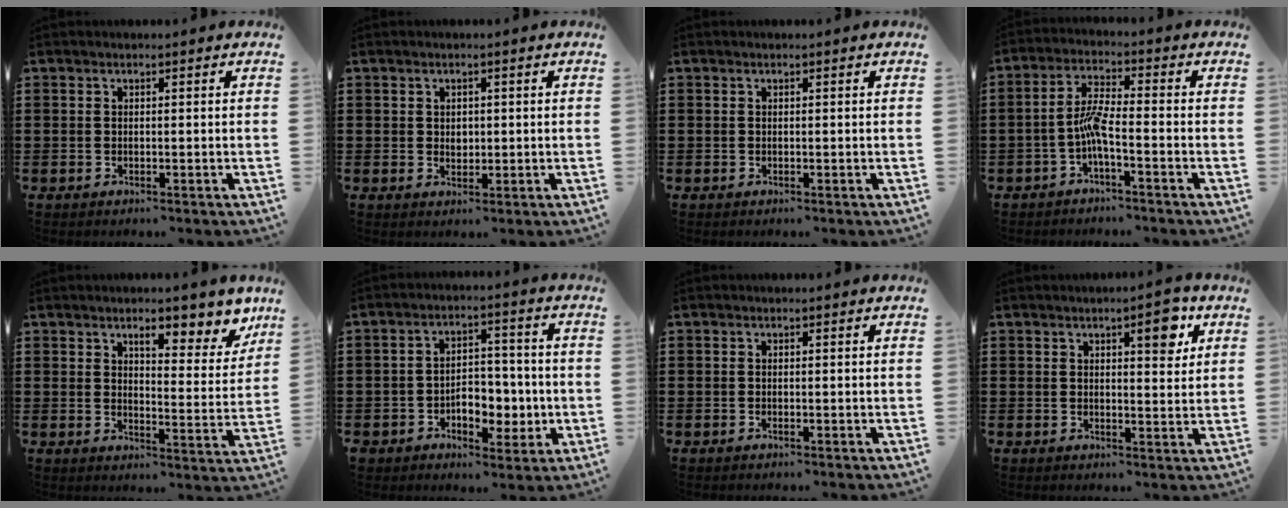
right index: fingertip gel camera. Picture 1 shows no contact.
{"total": 1.4, "force": [0.3, 1.0, 0.8], "torque": [-0.019, 0.005, 0.007]}
{"total": 0.0}
{"total": 4.9, "force": [-2.0, 0.7, 4.5], "torque": [-0.094, 0.002, -0.042]}
{"total": 6.8, "force": [4.9, 2.2, 4.2], "torque": [-0.059, -0.020, 0.076]}
{"total": 6.0, "force": [-1.8, 4.5, 3.6], "torque": [-0.063, 0.012, -0.034]}
{"total": 0.0}
{"total": 5.1, "force": [2.8, 1.6, 3.9], "torque": [-0.052, -0.004, 0.040]}